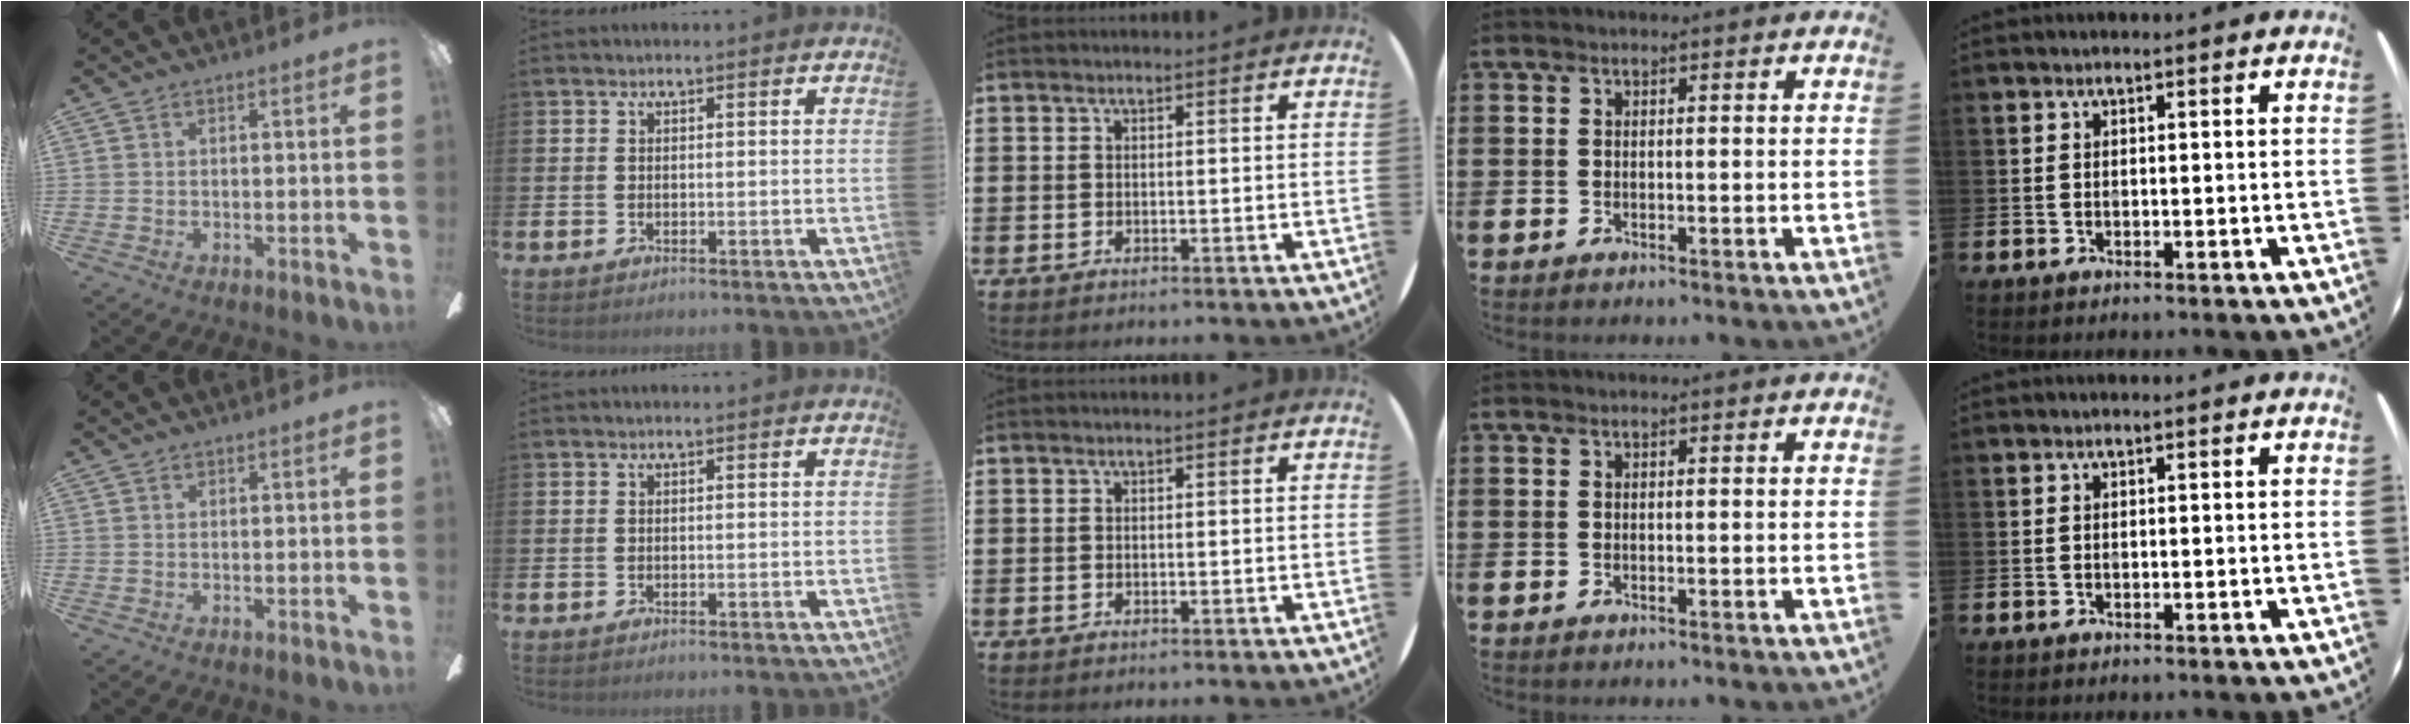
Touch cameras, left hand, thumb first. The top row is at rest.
{}